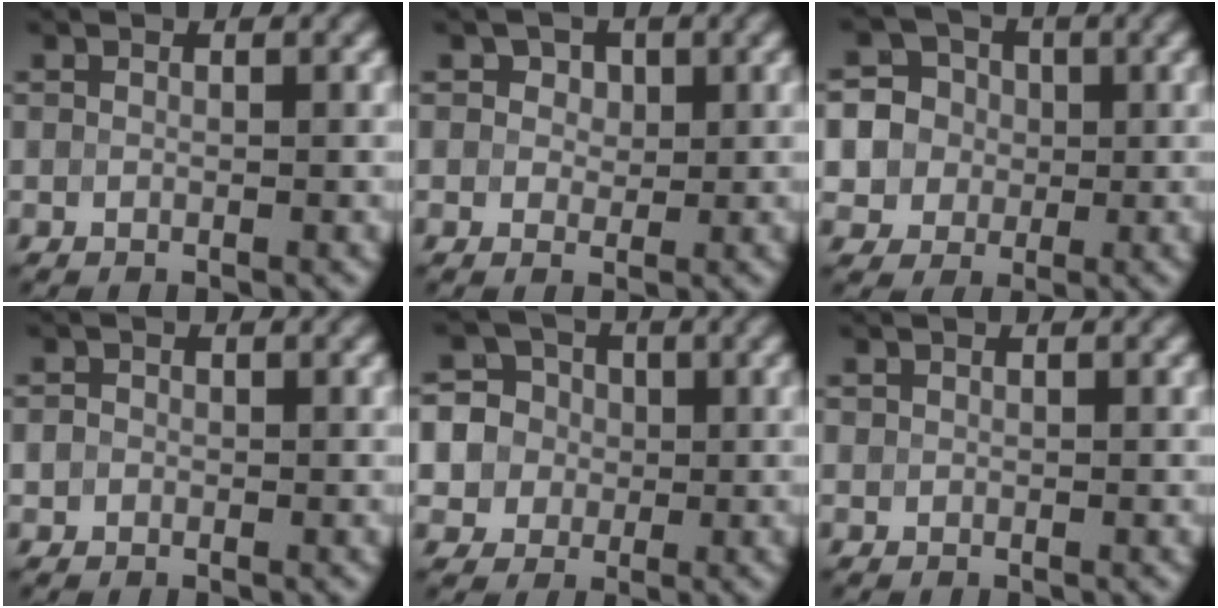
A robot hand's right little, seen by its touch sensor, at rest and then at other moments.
{"total": 2.5, "force": [1.2, 1.7, 1.3], "torque": [-0.021, 0.010, 0.008]}
{"total": 7.7, "force": [0.7, 7.3, 2.4], "torque": [-0.067, 0.038, 0.007]}
{"total": 0.7, "force": [-0.1, 0.7, 0.2], "torque": [-0.001, 0.000, -0.006]}
{"total": 8.7, "force": [0.9, 8.2, 2.7], "torque": [-0.080, 0.036, 0.008]}
{"total": 0.0}